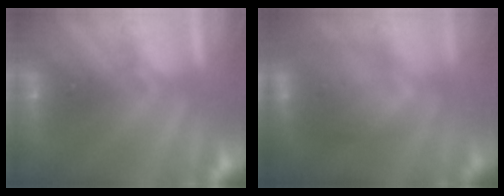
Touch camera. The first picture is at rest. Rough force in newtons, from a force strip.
{"total": 3.5}